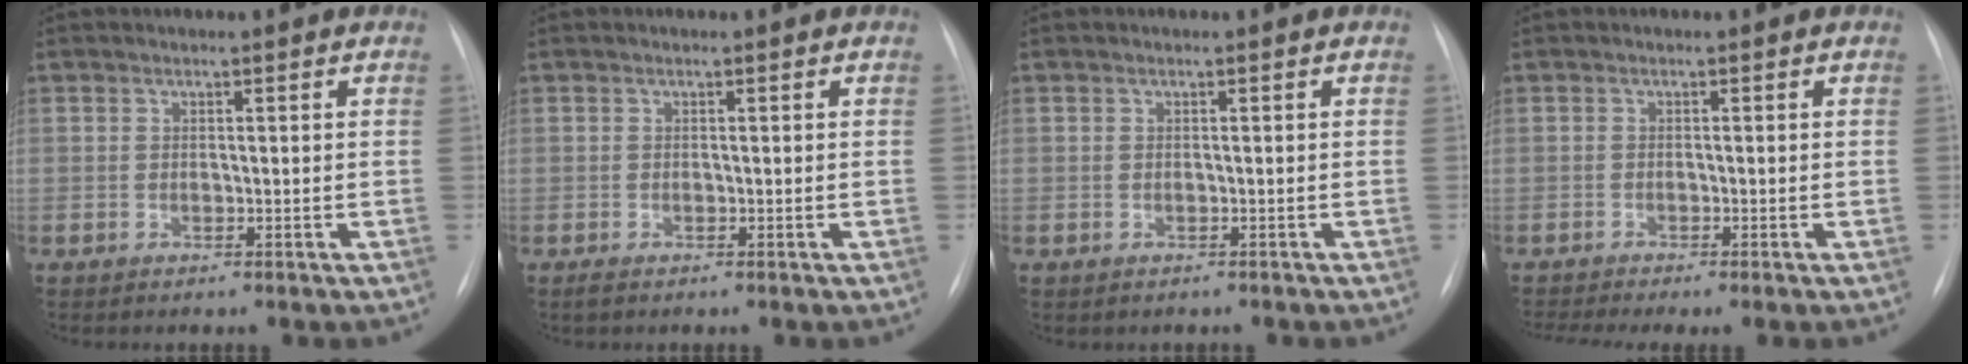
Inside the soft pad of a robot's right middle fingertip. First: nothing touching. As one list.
[{"total": 0.5, "force": [-0.3, 0.1, 0.4], "torque": [-0.008, -0.002, -0.005]}, {"total": 0.5, "force": [-0.4, 0.3, 0.1], "torque": [-0.009, -0.001, -0.003]}, {"total": 3.9, "force": [-3.3, -0.5, 2.2], "torque": [-0.036, -0.006, -0.052]}]